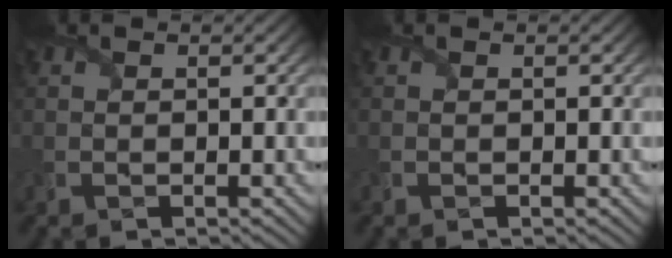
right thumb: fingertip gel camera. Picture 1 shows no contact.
{"total": 0.0}